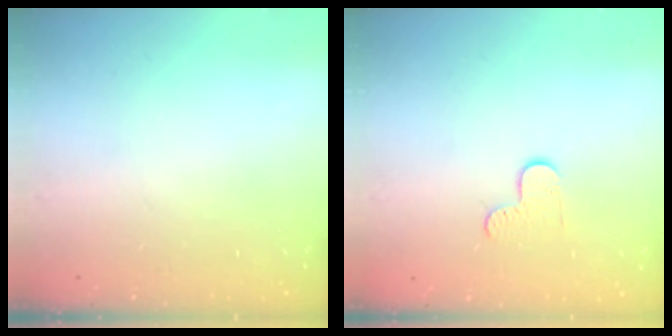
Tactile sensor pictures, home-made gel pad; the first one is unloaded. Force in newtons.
{"total": 6.4, "press": 6.4, "slide": 0.5}